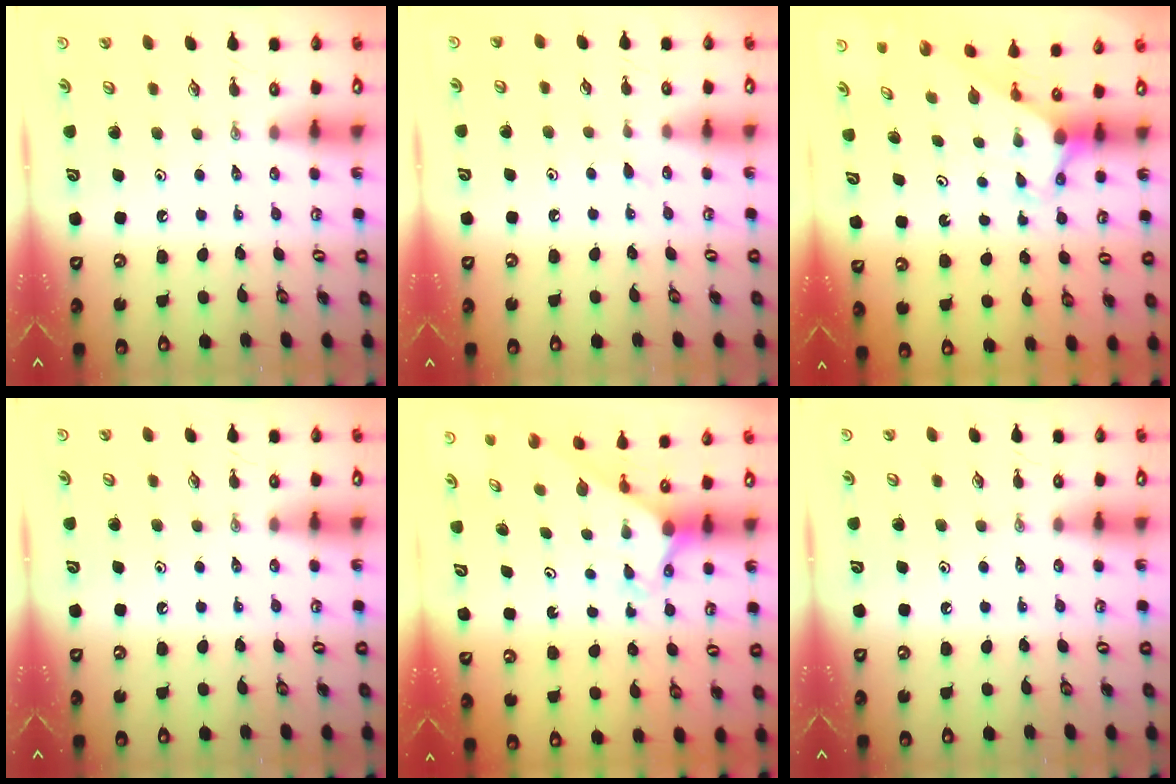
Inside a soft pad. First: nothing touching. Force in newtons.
{"total": 4.1, "press": 4.1, "slide": 0.5}
{"total": 2.6, "press": 2.6, "slide": 0.1}
{"total": 0.0}
{"total": 2.6, "press": 2.6, "slide": 0.2}
{"total": 0.0}